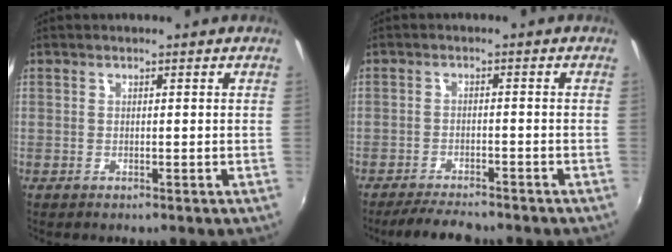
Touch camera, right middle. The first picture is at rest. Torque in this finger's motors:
{"motor_torque": [0.43, -0.41, 0.16, 0.08]}